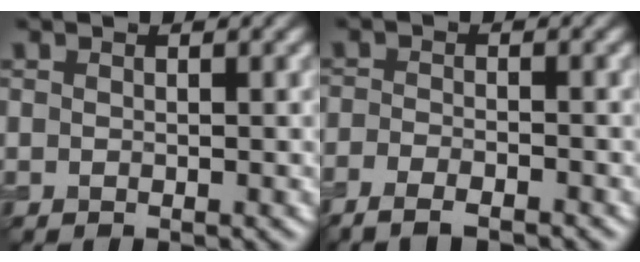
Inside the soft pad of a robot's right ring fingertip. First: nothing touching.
{"total": 3.7, "force": [-2.9, 1.0, 2.0], "torque": [-0.034, -0.005, -0.053]}